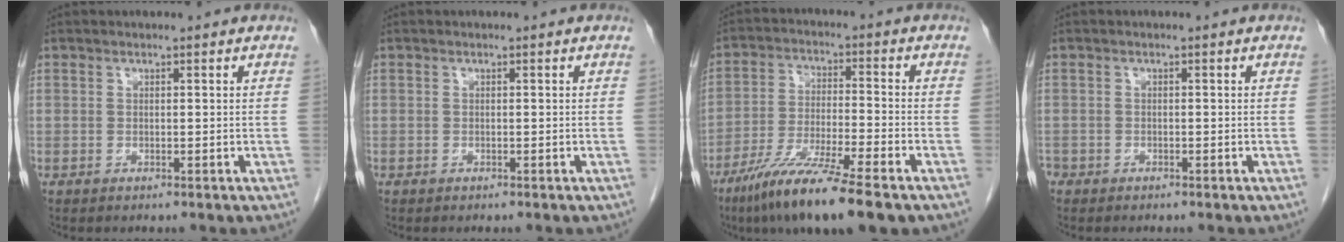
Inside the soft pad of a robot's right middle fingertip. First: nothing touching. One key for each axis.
{"total": 0.0}
{"total": 13.5, "fx": -9.1, "fy": 0.8, "fz": 9.9, "tx": -0.191, "ty": -0.043, "tz": -0.163}
{"total": 1.5, "fx": -1.1, "fy": 0.9, "fz": 0.3, "tx": -0.010, "ty": 0.001, "tz": -0.021}